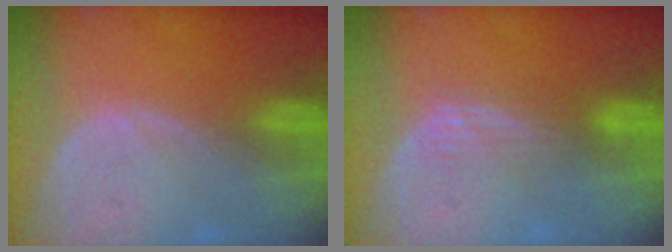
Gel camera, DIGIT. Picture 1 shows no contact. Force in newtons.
{"total": 2.9, "press": 2.5, "slide": 1.5}